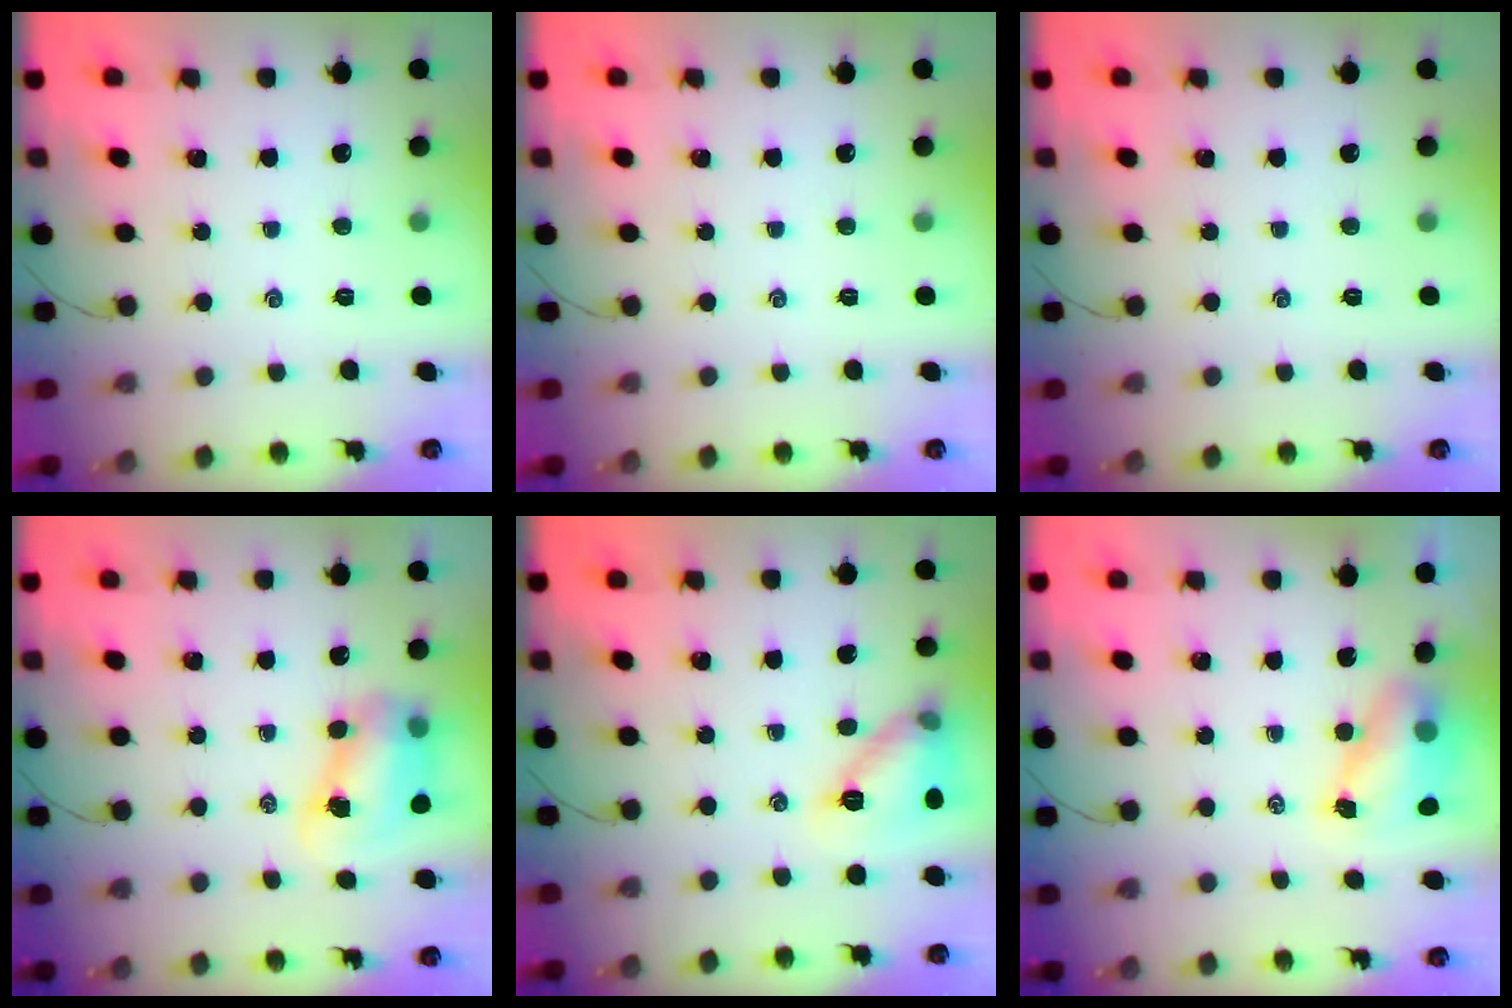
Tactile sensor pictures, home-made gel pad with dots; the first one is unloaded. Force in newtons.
{"total": 0.0}
{"total": 0.0}
{"total": 8.1, "press": 7.9, "slide": 1.3}
{"total": 12.3, "press": 12.3, "slide": 1.0}
{"total": 6.7, "press": 6.6, "slide": 0.9}